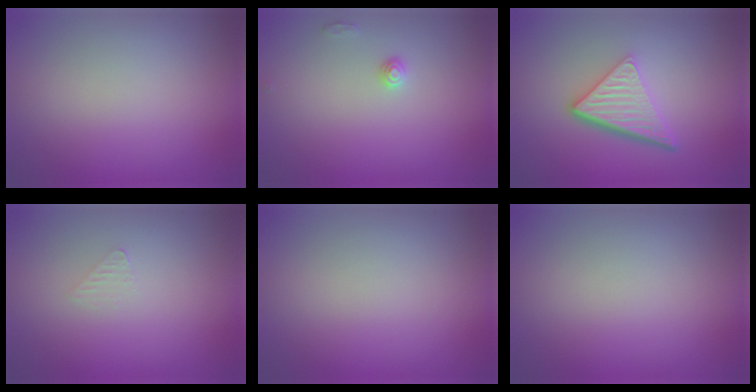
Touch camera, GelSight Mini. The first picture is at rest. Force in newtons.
{"total": 1.0, "press": 1.0, "slide": 0.1}
{"total": 5.6, "press": 3.8, "slide": 4.2}
{"total": 0.8, "press": 0.8, "slide": 0.1}
{"total": 0.0}
{"total": 0.0}